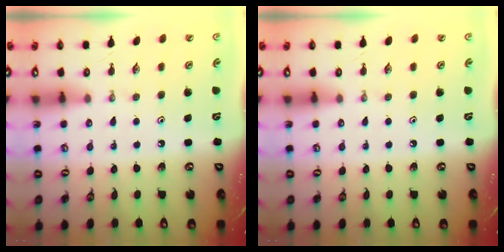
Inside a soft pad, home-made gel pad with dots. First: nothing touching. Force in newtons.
{"total": 0.0}